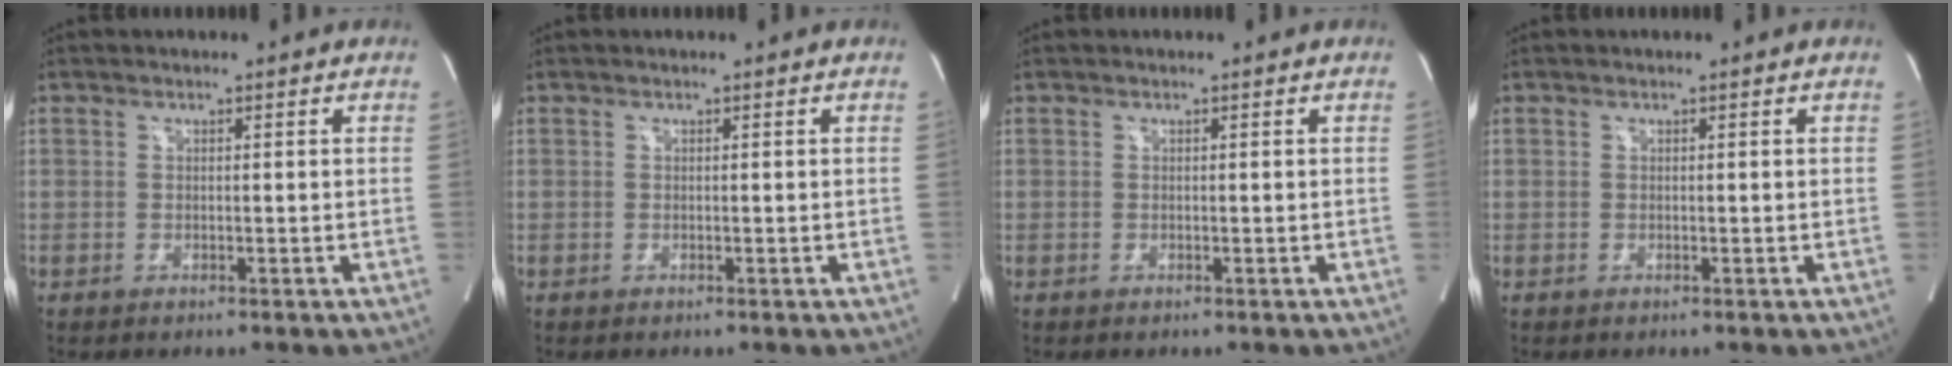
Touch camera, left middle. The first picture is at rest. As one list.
[{"total": 0.0}, {"total": 0.0}, {"total": 0.0}]